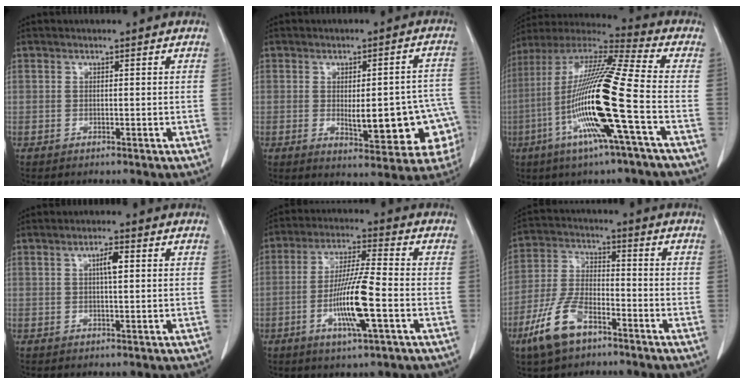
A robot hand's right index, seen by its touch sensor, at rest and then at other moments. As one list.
[{"total": 15.1, "force": [-3.2, 4.7, 14.0], "torque": [-0.120, 0.026, -0.021]}, {"total": 20.1, "force": [-5.3, -0.7, 19.4], "torque": [-0.395, -0.018, -0.115]}, {"total": 2.7, "force": [0.7, 0.5, 2.6], "torque": [-0.044, 0.005, 0.010]}, {"total": 11.3, "force": [-3.3, 0.3, 10.8], "torque": [-0.209, -0.012, -0.064]}, {"total": 10.3, "force": [-6.2, 4.4, 6.9], "torque": [-0.159, -0.001, -0.121]}]